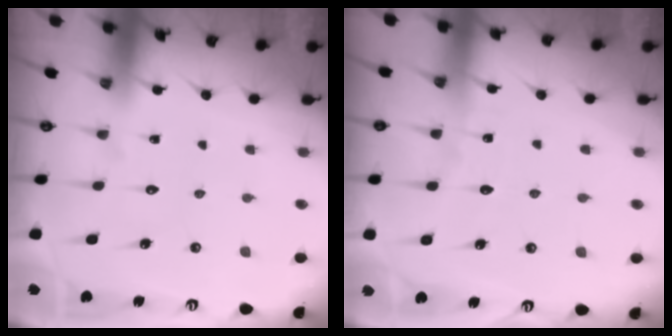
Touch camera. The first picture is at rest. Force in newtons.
{"total": 1.9, "press": 1.9, "slide": 0.2}